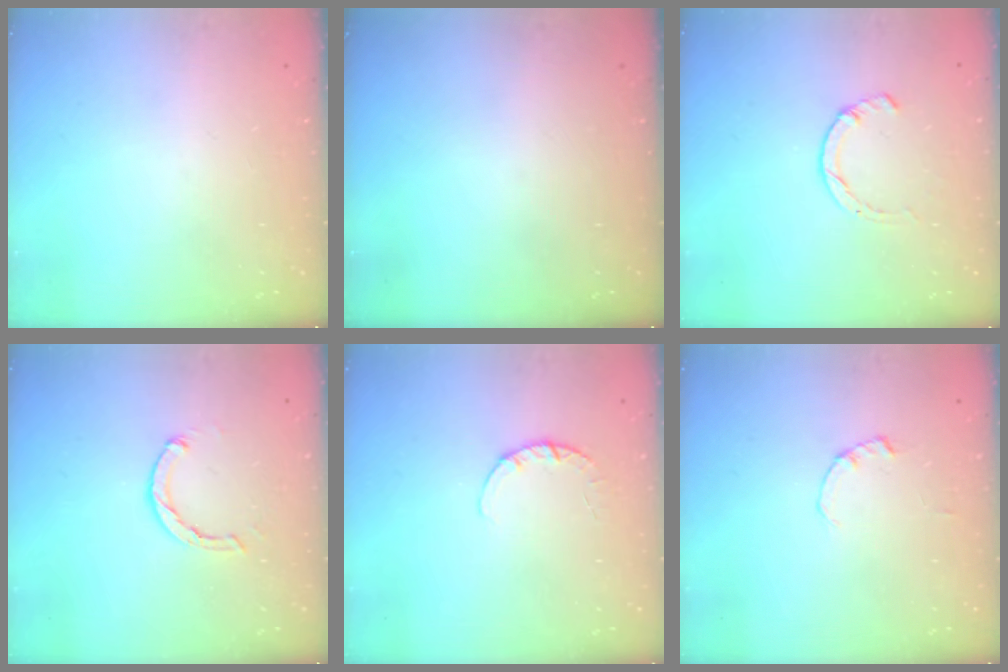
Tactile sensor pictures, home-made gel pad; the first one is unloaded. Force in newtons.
{"total": 0.0}
{"total": 2.3, "press": 2.3, "slide": 0.5}
{"total": 2.1, "press": 2.1, "slide": 0.3}
{"total": 2.7, "press": 2.7, "slide": 0.4}
{"total": 0.0}